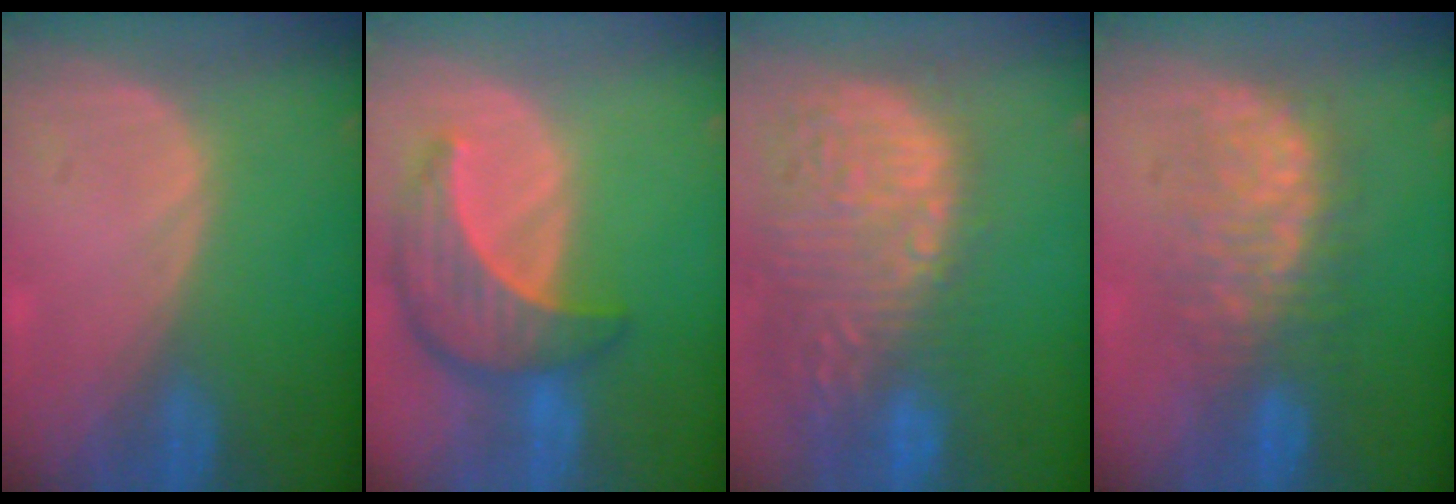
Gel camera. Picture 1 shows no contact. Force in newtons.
{"total": 8.7, "press": 7.8, "slide": 3.8}
{"total": 15.4, "press": 12.6, "slide": 8.8}
{"total": 7.8, "press": 7.8, "slide": 0.4}